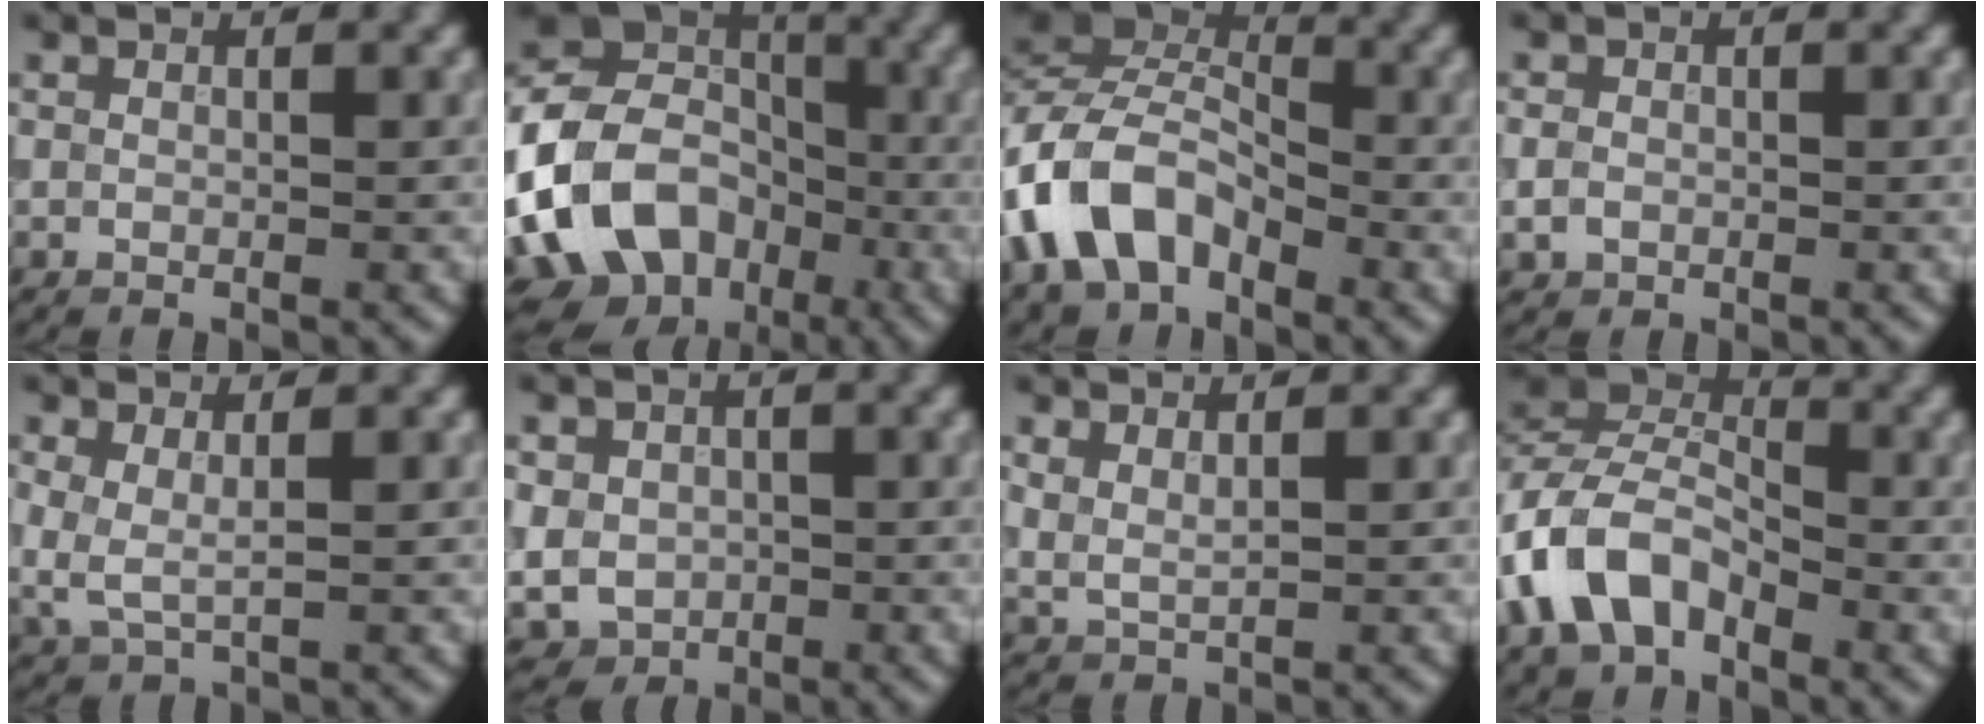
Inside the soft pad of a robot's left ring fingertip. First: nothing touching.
{"total": 14.4, "force": [-4.5, 10.9, 8.2], "torque": [-0.172, 0.005, -0.092]}
{"total": 8.2, "force": [-4.3, 5.1, 4.8], "torque": [-0.093, 0.010, -0.100]}
{"total": 1.3, "force": [-0.4, 1.1, 0.6], "torque": [-0.010, -0.002, -0.010]}
{"total": 2.2, "force": [0.5, 0.9, 1.9], "torque": [-0.048, -0.005, 0.010]}
{"total": 4.0, "force": [-0.3, 3.5, 1.9], "torque": [-0.036, -0.002, -0.007]}
{"total": 1.6, "force": [1.1, 0.4, 1.0], "torque": [-0.023, -0.006, 0.025]}
{"total": 7.2, "force": [-3.9, 4.5, 4.1], "torque": [-0.082, 0.010, -0.090]}